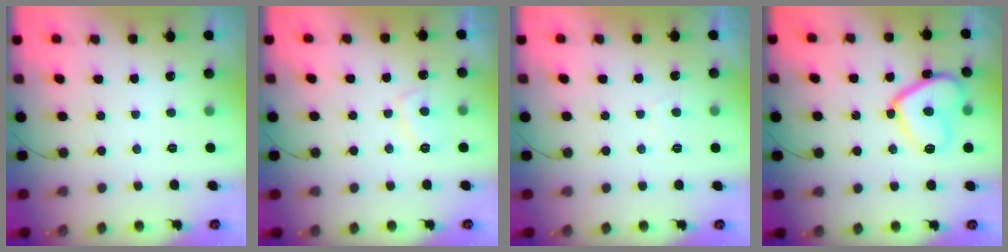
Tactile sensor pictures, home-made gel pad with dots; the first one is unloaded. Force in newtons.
{"total": 4.2, "press": 4.1, "slide": 0.8}
{"total": 2.0, "press": 2.0, "slide": 0.6}
{"total": 14.0, "press": 13.9, "slide": 0.9}